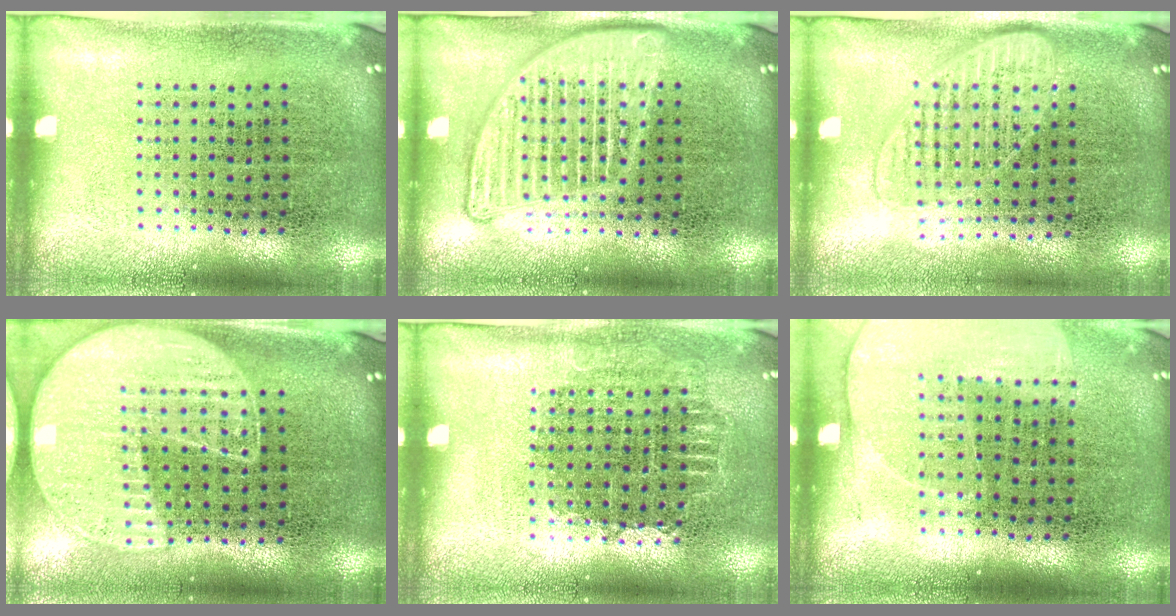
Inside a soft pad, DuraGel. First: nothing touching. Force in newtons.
{"total": 2.3, "press": 2.3, "slide": 0.2}
{"total": 1.4, "press": 1.3, "slide": 0.6}
{"total": 1.5, "press": 1.4, "slide": 0.4}
{"total": 0.8, "press": 0.7, "slide": 0.3}
{"total": 1.4, "press": 1.3, "slide": 0.5}